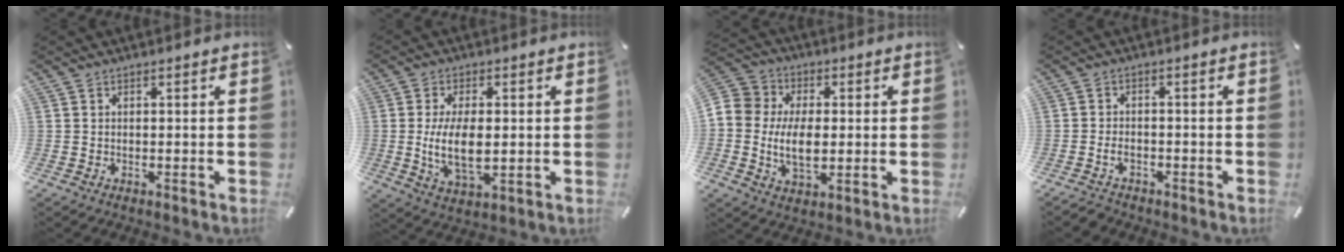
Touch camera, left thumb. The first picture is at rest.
{"total": 10.6, "force": [0.0, 5.4, 9.1], "torque": [-0.184, -0.012, -0.005]}
{"total": 11.7, "force": [-1.2, 8.6, 7.8], "torque": [-0.165, 0.005, -0.023]}
{"total": 3.0, "force": [-1.8, 1.8, 1.6], "torque": [-0.037, 0.007, -0.036]}